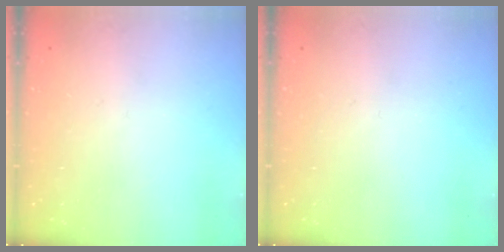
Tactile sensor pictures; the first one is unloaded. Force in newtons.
{"total": 0.0}